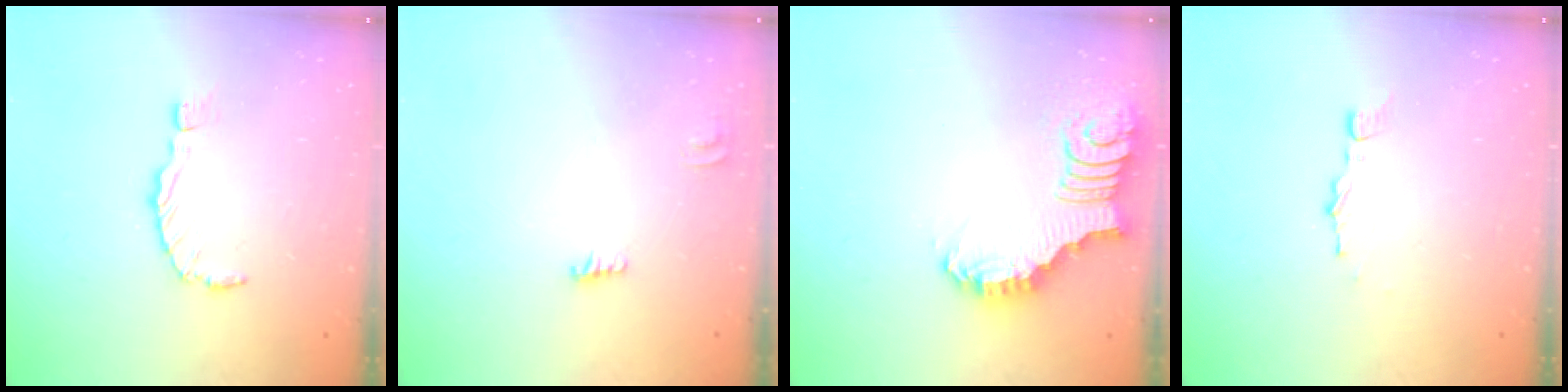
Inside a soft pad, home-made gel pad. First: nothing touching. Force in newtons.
{"total": 3.5, "press": 3.5, "slide": 0.3}
{"total": 2.6, "press": 2.5, "slide": 0.5}
{"total": 2.6, "press": 2.6, "slide": 0.2}